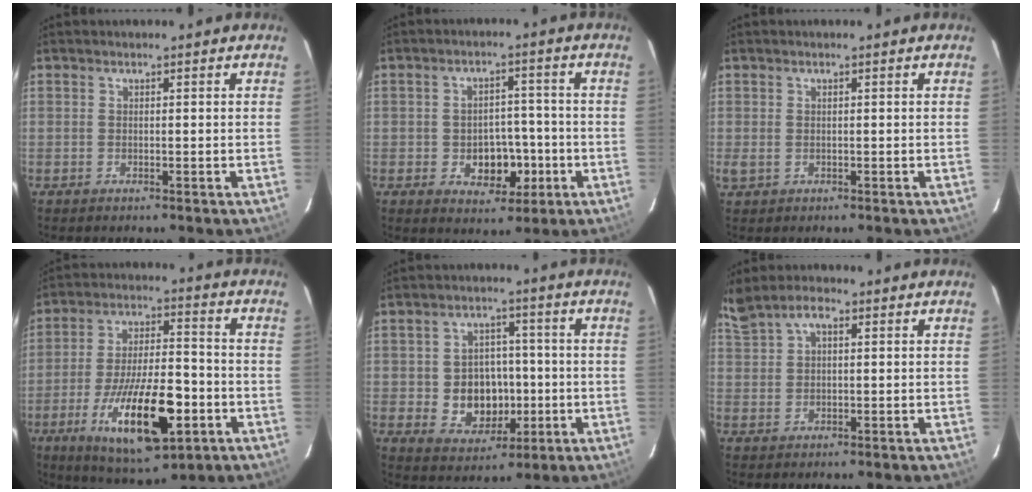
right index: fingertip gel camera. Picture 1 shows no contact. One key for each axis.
{"total": 7.4, "fx": -2.4, "fy": 5.5, "fz": 4.2, "tx": -0.078, "ty": 0.009, "tz": -0.018}
{"total": 1.3, "fx": -0.1, "fy": 1.0, "fz": 0.9, "tx": -0.017, "ty": -0.003, "tz": 0.001}
{"total": 19.7, "fx": -8.0, "fy": 7.2, "fz": 16.5, "tx": -0.311, "ty": -0.020, "tz": -0.119}
{"total": 9.7, "fx": -1.6, "fy": 8.2, "fz": 4.9, "tx": -0.109, "ty": 0.013, "tz": -0.008}
{"total": 5.6, "fx": 3.1, "fy": 2.8, "fz": 3.7, "tx": -0.073, "ty": 0.014, "tz": 0.061}